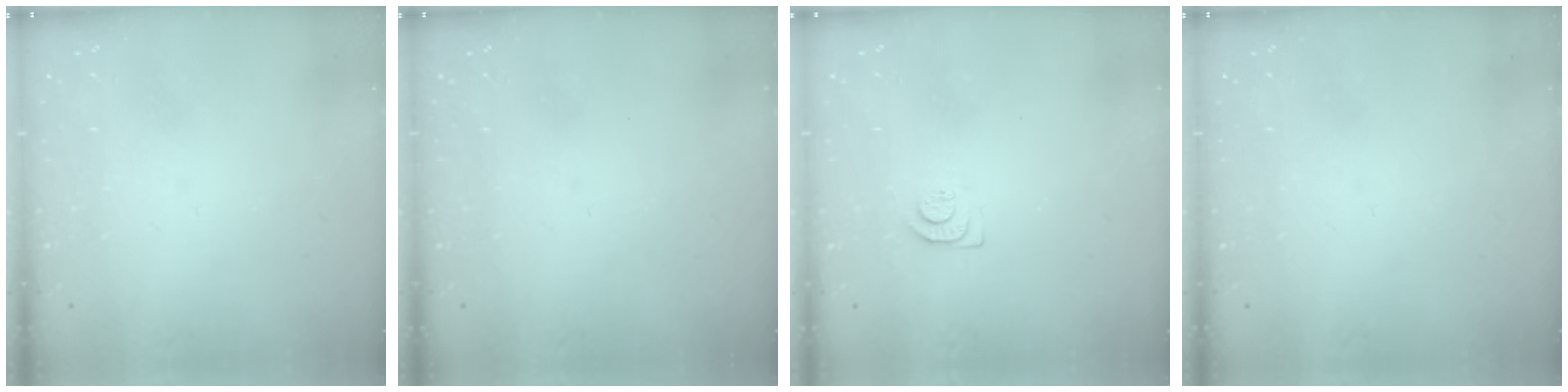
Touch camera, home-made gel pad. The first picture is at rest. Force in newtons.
{"total": 0.0}
{"total": 7.4, "press": 7.4, "slide": 0.5}
{"total": 0.0}